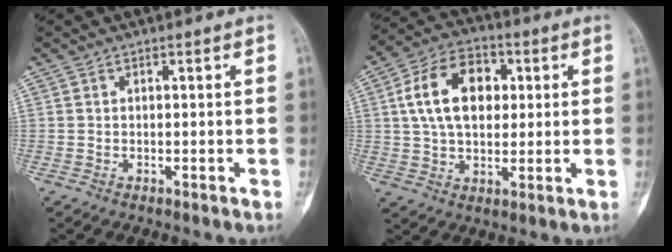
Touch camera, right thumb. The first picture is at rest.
{"total": 13.8, "force": [2.8, 9.0, 10.1], "torque": [-0.153, 0.012, 0.041]}